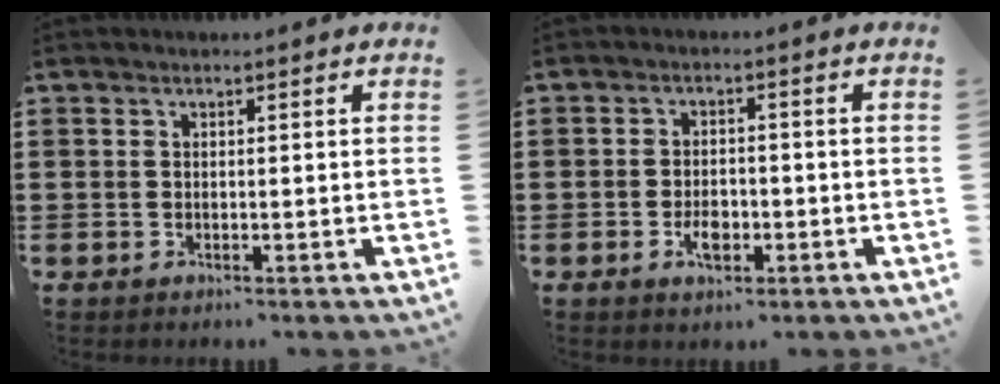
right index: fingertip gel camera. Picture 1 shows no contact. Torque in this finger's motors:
{"motor_torque": [-0.12, 1.97, 0.06, 0.03]}